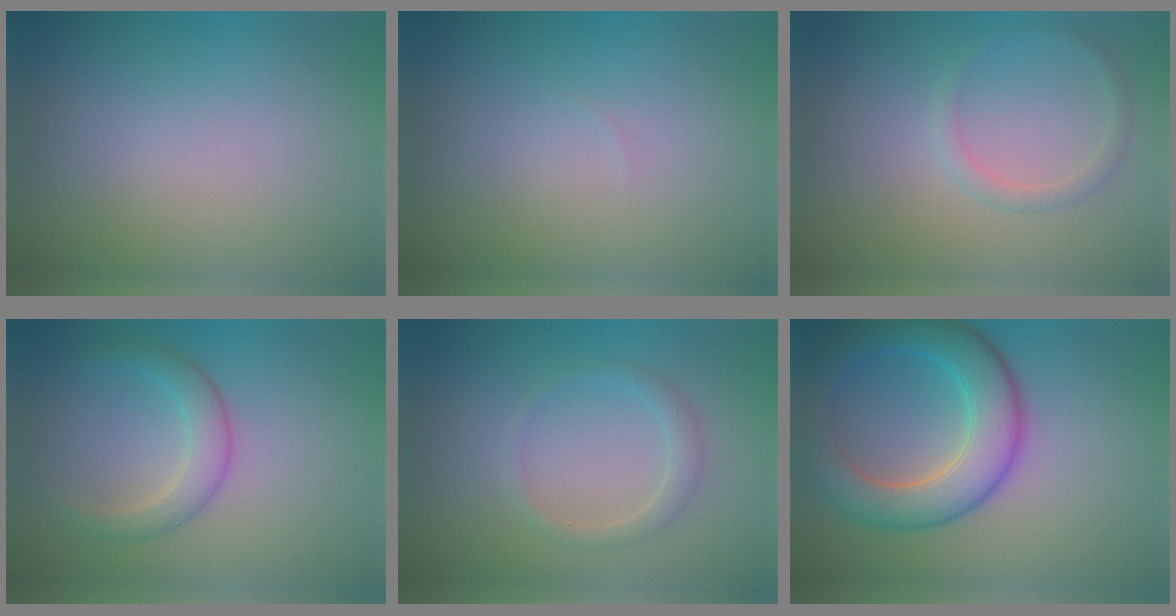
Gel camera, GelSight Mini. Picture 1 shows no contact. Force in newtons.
{"total": 0.0}
{"total": 1.1, "press": 1.1, "slide": 0.1}
{"total": 2.7, "press": 2.7, "slide": 0.1}
{"total": 1.6, "press": 1.6, "slide": 0.1}
{"total": 7.1, "press": 7.1, "slide": 0.3}